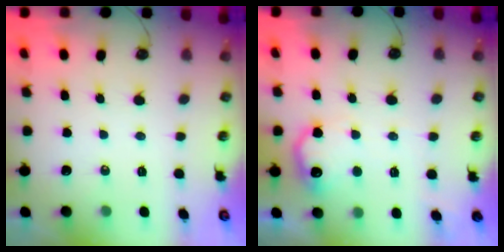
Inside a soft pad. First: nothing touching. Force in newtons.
{"total": 11.6, "press": 11.6, "slide": 0.4}